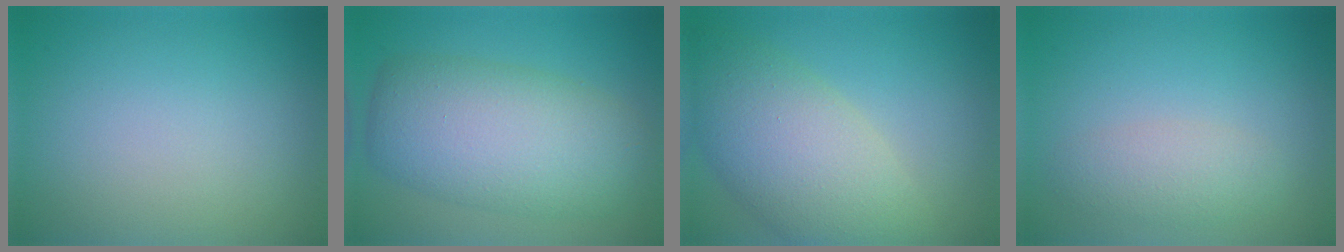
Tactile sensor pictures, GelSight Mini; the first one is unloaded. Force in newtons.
{"total": 8.9, "press": 8.9, "slide": 0.1}
{"total": 8.1, "press": 8.1, "slide": 0.5}
{"total": 2.4, "press": 2.4, "slide": 0.0}